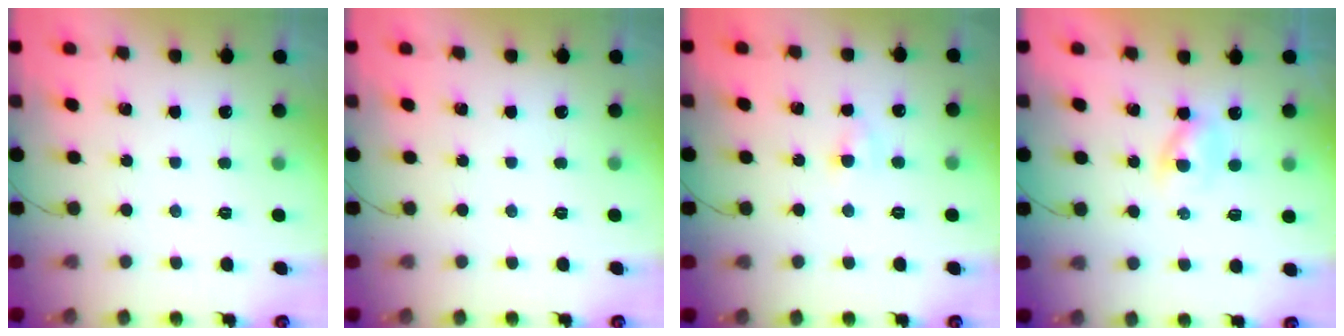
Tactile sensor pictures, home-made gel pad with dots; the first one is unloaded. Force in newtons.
{"total": 0.0}
{"total": 3.0, "press": 2.8, "slide": 1.2}
{"total": 2.3, "press": 2.1, "slide": 1.0}